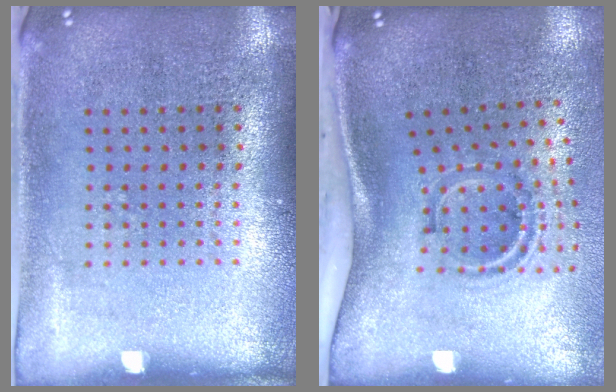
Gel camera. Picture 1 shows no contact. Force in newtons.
{"total": 2.0, "press": 1.2, "slide": 1.7}